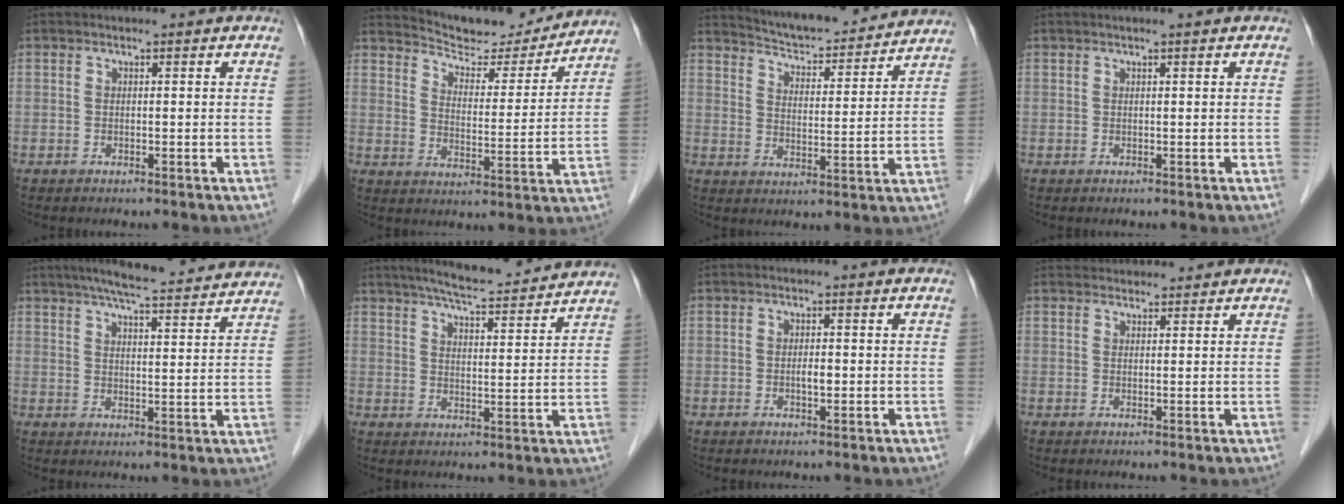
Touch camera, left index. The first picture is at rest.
{"total": 13.3, "force": [13.0, 2.0, 2.4], "torque": [-0.038, -0.013, 0.186]}
{"total": 14.9, "force": [14.2, 1.7, 4.2], "torque": [-0.065, 0.002, 0.198]}
{"total": 0.7, "force": [0.4, -0.2, 0.5], "torque": [-0.017, 0.002, 0.013]}
{"total": 18.5, "force": [16.7, 1.3, 8.0], "torque": [-0.118, 0.019, 0.216]}
{"total": 13.8, "force": [12.6, 0.8, 5.7], "torque": [-0.092, 0.013, 0.171]}
{"total": 1.3, "force": [-0.4, 0.4, 1.2], "torque": [-0.025, 0.000, -0.007]}
{"total": 4.9, "force": [4.8, 0.8, 0.5], "torque": [-0.008, 0.036, 0.068]}